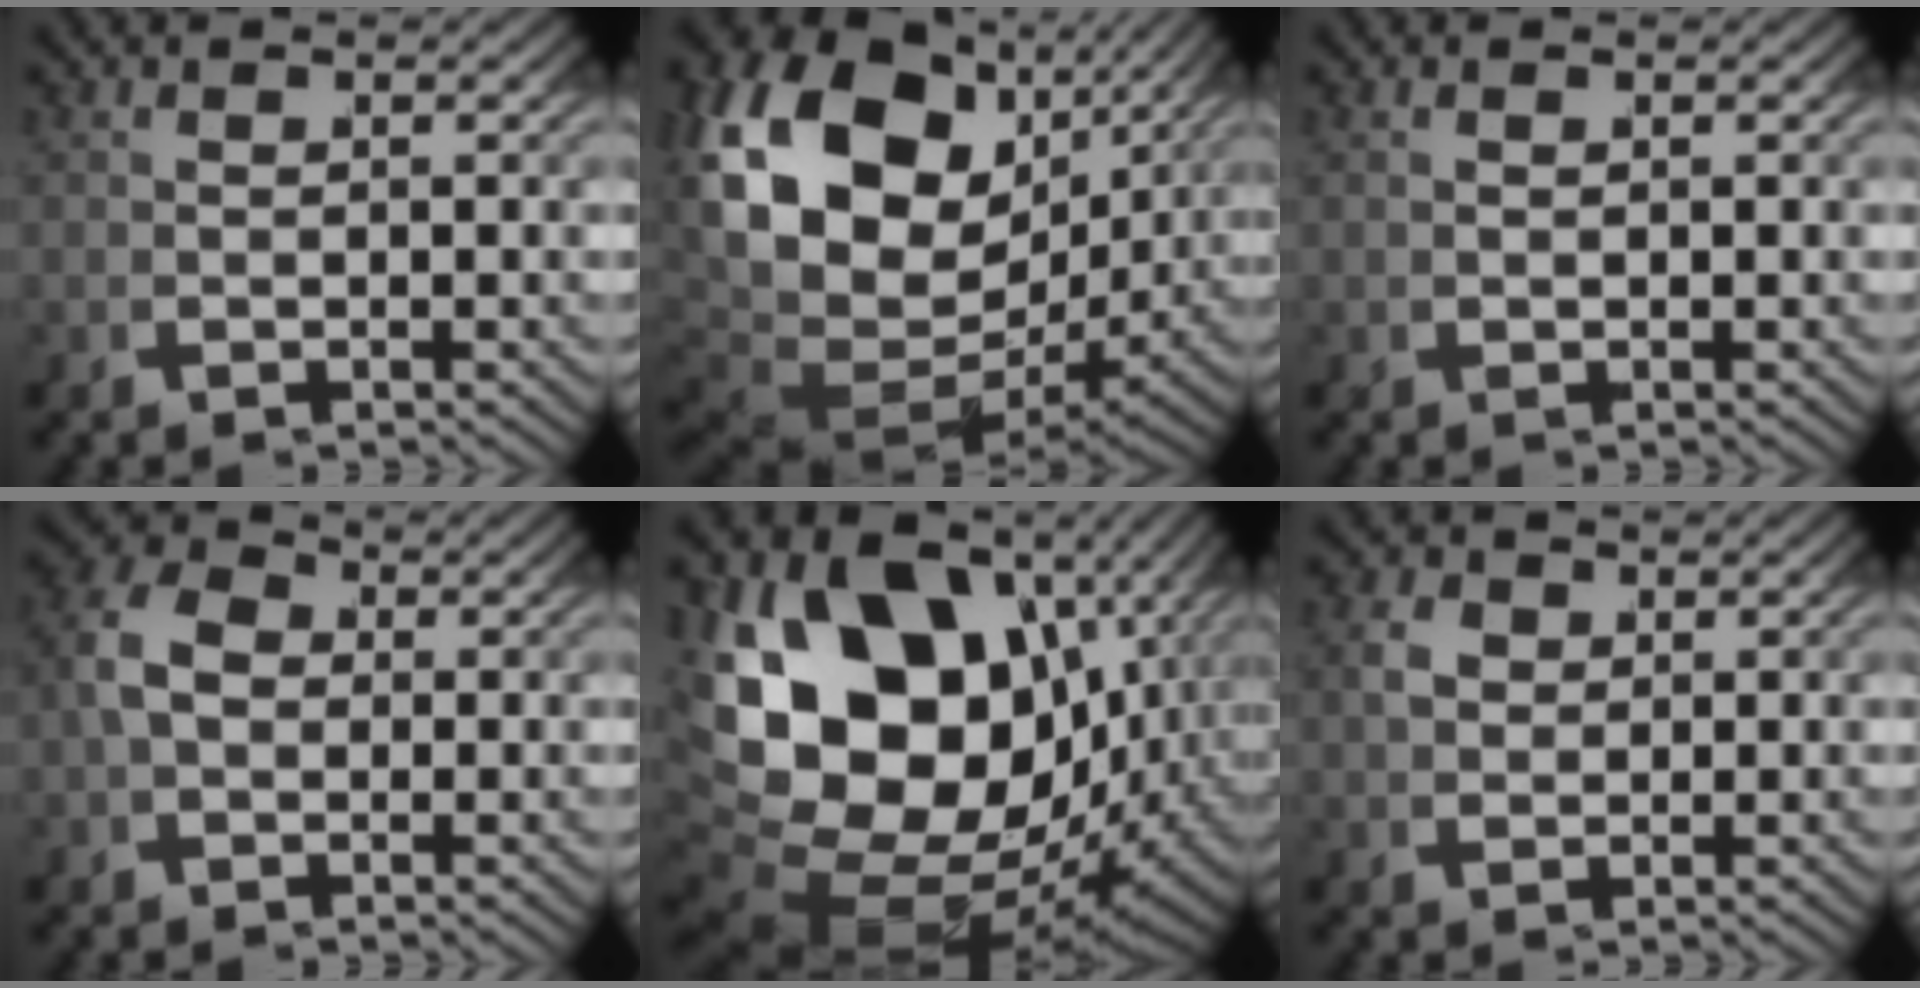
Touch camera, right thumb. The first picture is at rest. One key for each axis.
{"total": 21.1, "fx": -0.3, "fy": 15.1, "fz": 14.7, "tx": -0.321, "ty": -0.052, "tz": 0.011}
{"total": 0.8, "fx": 0.1, "fy": 0.7, "fz": 0.5, "tx": -0.018, "ty": -0.007, "tz": 0.009}
{"total": 6.1, "fx": 0.8, "fy": 4.9, "fz": 3.6, "tx": -0.084, "ty": -0.001, "tz": 0.010}
{"total": 26.9, "fx": -1.4, "fy": 18.7, "fz": 19.3, "tx": -0.367, "ty": -0.058, "tz": 0.004}
{"total": 2.5, "fx": 1.0, "fy": 2.0, "fz": 1.1, "tx": -0.033, "ty": 0.002, "tz": 0.022}